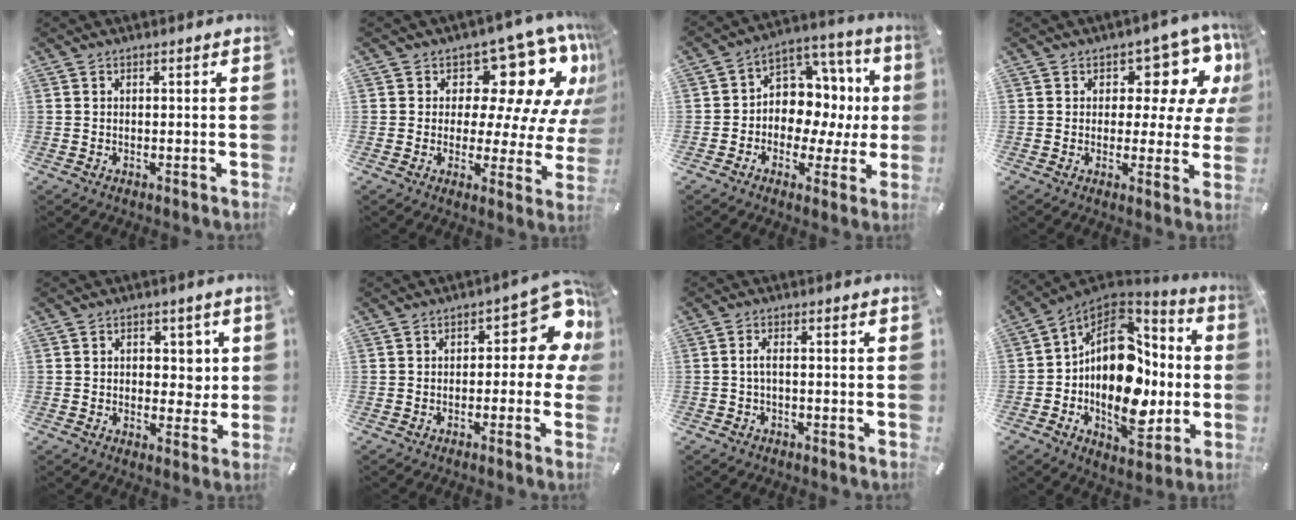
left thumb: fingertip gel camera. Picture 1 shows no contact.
{"total": 17.1, "force": [8.9, 9.2, 11.3], "torque": [-0.140, -0.077, 0.145]}
{"total": 11.4, "force": [0.4, 9.9, 5.7], "torque": [-0.070, -0.021, 0.014]}
{"total": 11.6, "force": [5.6, 6.7, 7.6], "torque": [-0.089, -0.050, 0.096]}
{"total": 5.9, "force": [0.7, 4.6, 3.6], "torque": [-0.029, -0.004, 0.003]}
{"total": 11.3, "force": [4.1, 5.6, 9.0], "torque": [-0.098, -0.040, 0.067]}
{"total": 2.3, "force": [-0.6, 0.9, 2.0], "torque": [-0.045, 0.002, -0.015]}
{"total": 19.3, "force": [-2.2, 14.1, 12.9], "torque": [-0.195, -0.010, -0.030]}